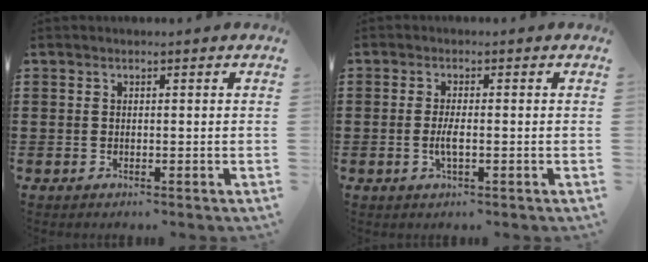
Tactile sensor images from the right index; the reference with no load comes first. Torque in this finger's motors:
{"motor_torque": [1.30, 0.84, 0.35, 0.09]}